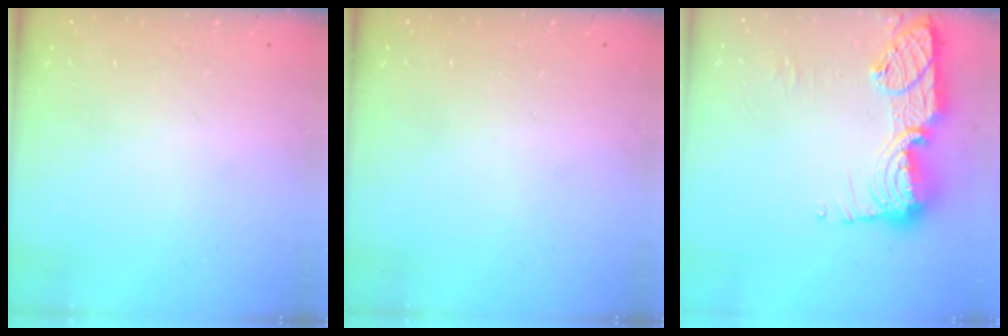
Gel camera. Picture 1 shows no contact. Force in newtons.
{"total": 0.0}
{"total": 16.5, "press": 16.4, "slide": 1.2}